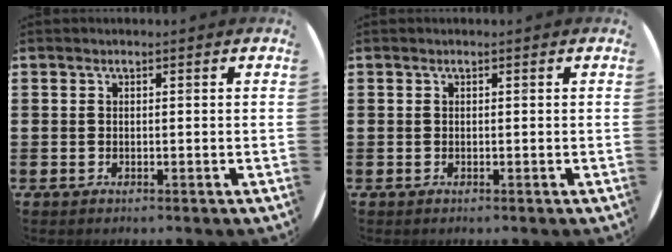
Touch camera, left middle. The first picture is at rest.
{"total": 0.0}